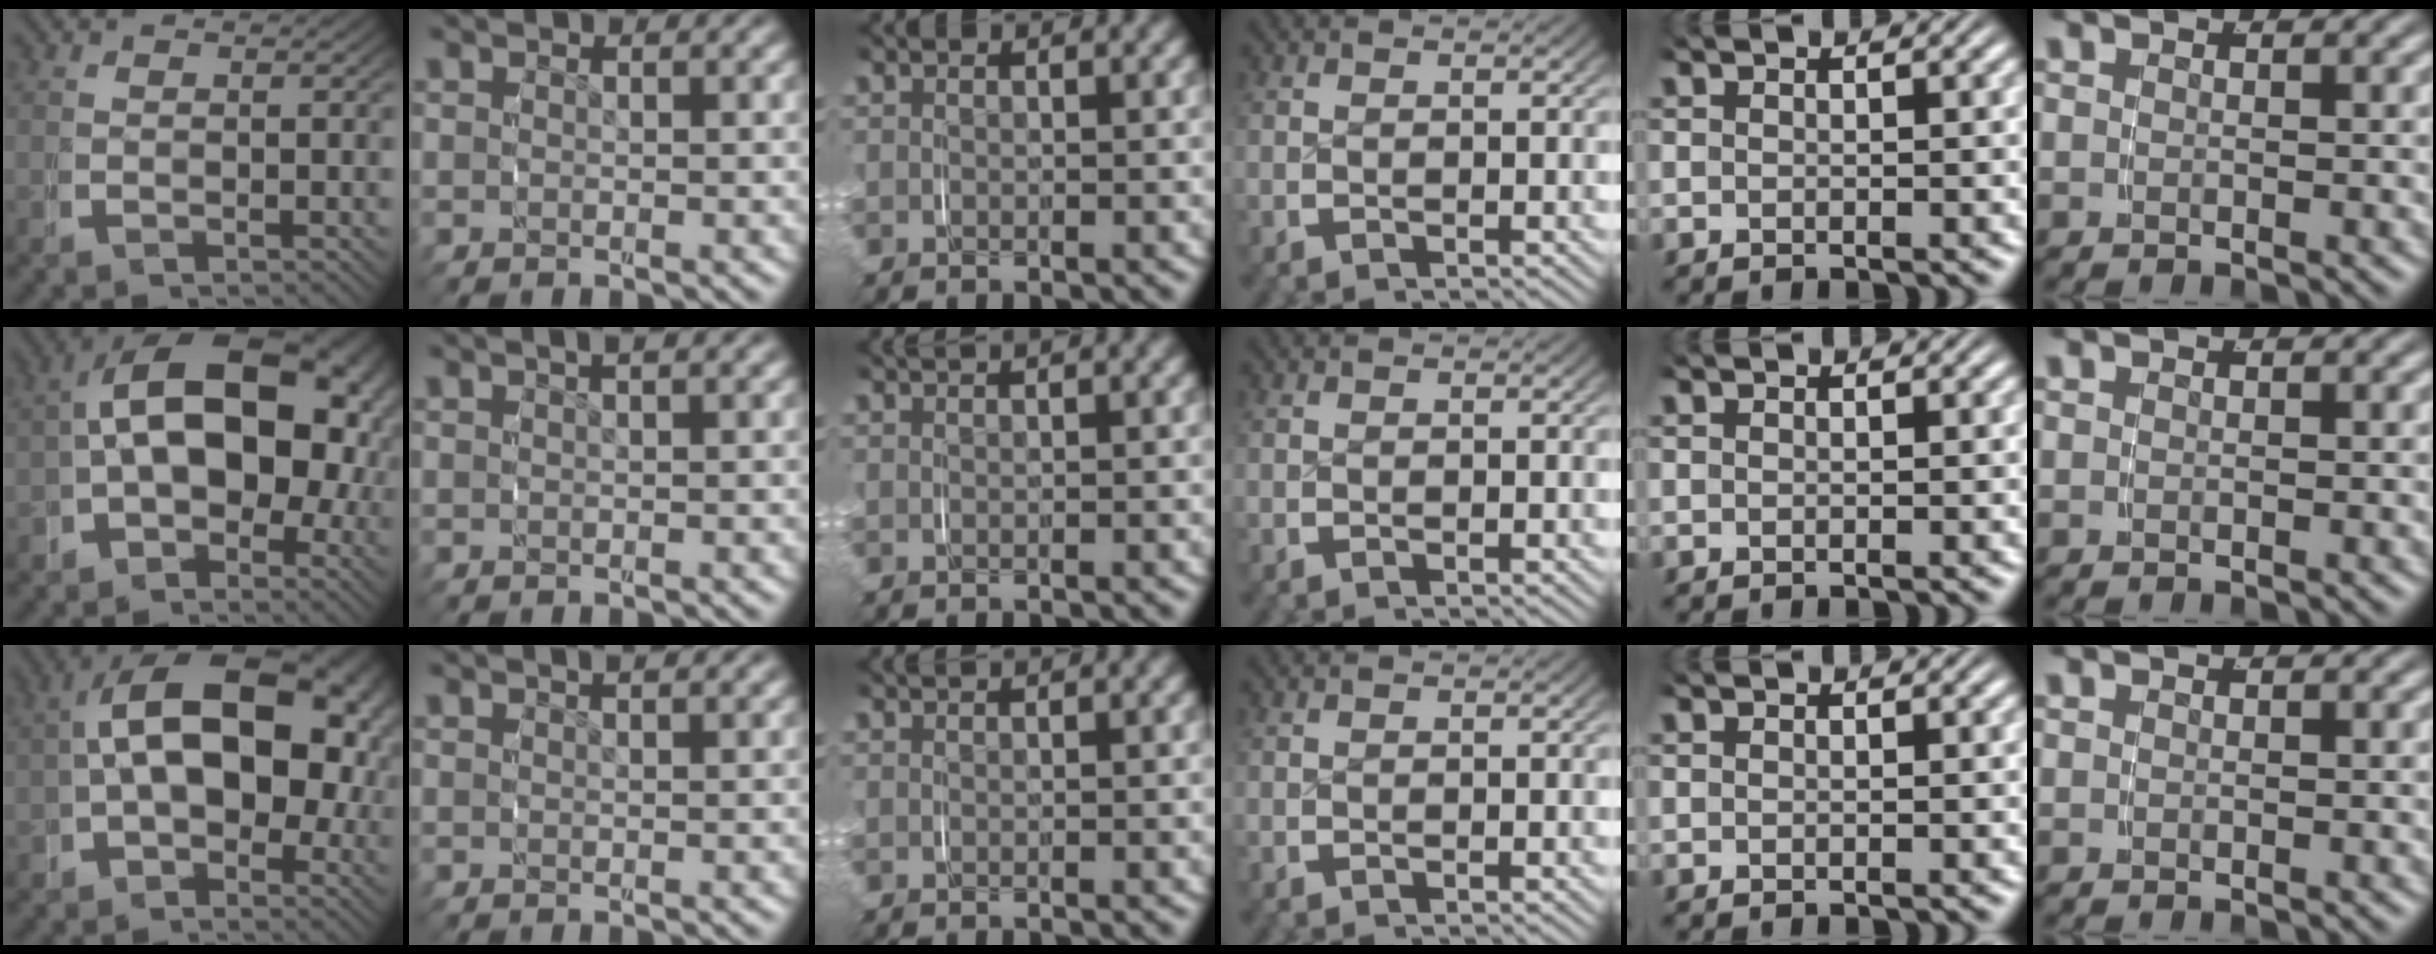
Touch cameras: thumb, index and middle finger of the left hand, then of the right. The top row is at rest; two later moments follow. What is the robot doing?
{"motion": "grasp_and_lifting", "object": "paper plate"}